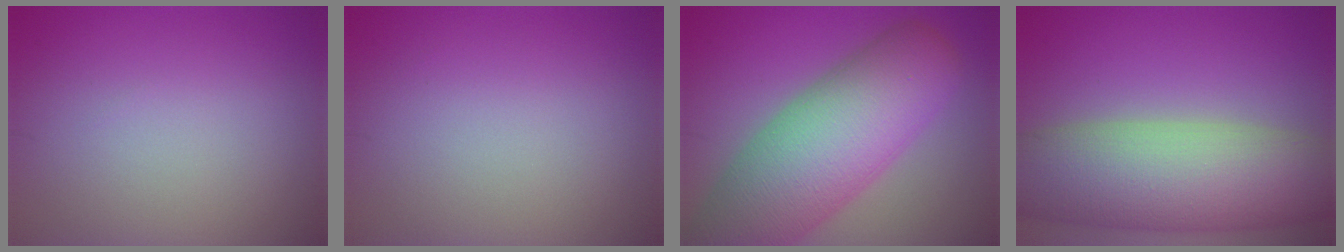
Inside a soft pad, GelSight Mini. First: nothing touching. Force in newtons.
{"total": 0.0}
{"total": 12.4, "press": 12.4, "slide": 0.7}
{"total": 11.8, "press": 11.8, "slide": 1.1}